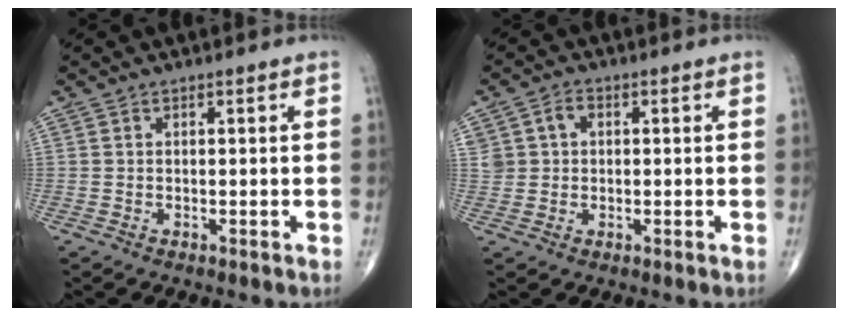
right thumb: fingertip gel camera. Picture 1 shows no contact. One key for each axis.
{"total": 4.3, "fx": 1.1, "fy": 3.6, "fz": 2.2, "tx": -0.027, "ty": 0.009, "tz": 0.021}